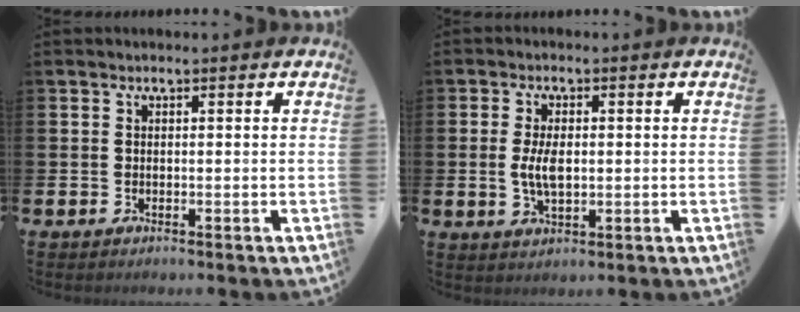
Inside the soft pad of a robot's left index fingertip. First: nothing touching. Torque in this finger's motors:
{"motor_torque": [0.98, 0.18, 0.19, 0.07]}